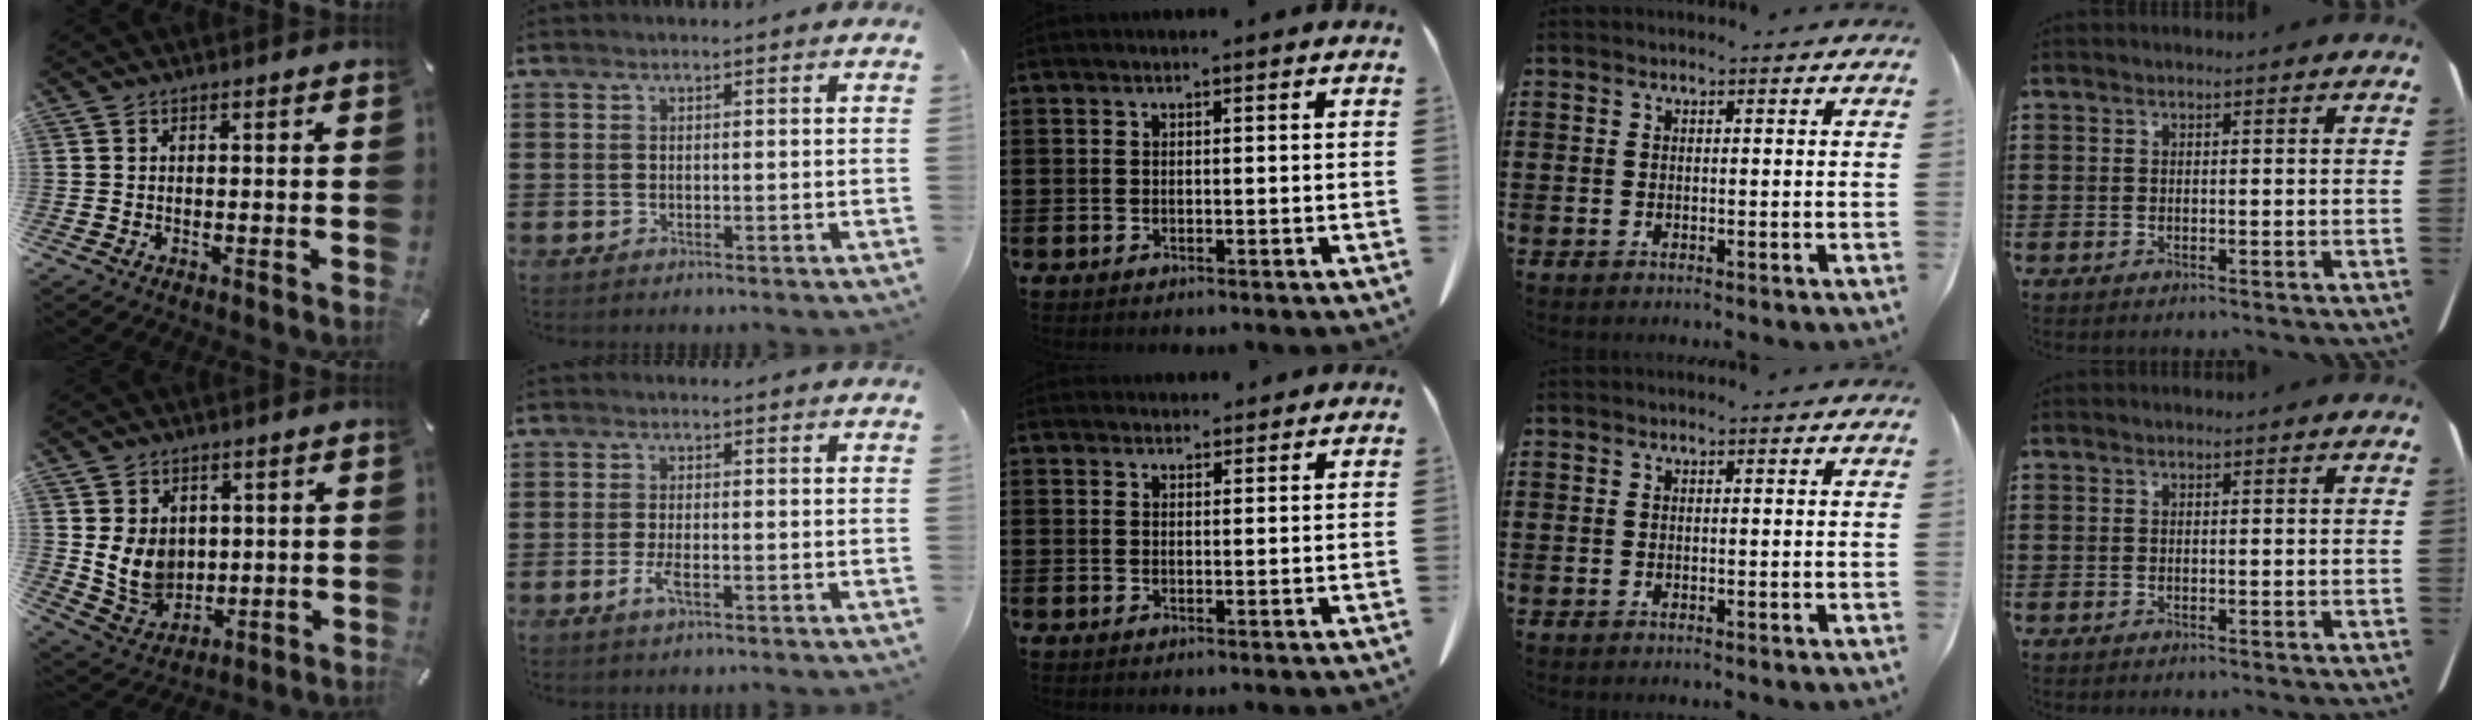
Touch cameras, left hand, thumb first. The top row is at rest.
{"thumb": {"total": 9.4, "force": [2.3, 8.1, 4.0], "torque": [-0.096, -0.018, 0.047]}, "index": {"total": 2.9, "force": [-1.1, 0.8, 2.5], "torque": [-0.063, -0.006, -0.026]}, "middle": {"total": 1.8, "force": [1.8, 0.4, 0.0], "torque": [0.002, -0.002, 0.034]}}